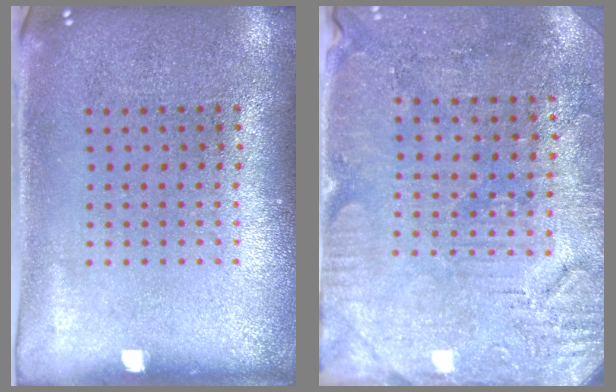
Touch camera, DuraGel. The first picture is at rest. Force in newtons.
{"total": 3.0, "press": 2.8, "slide": 0.9}